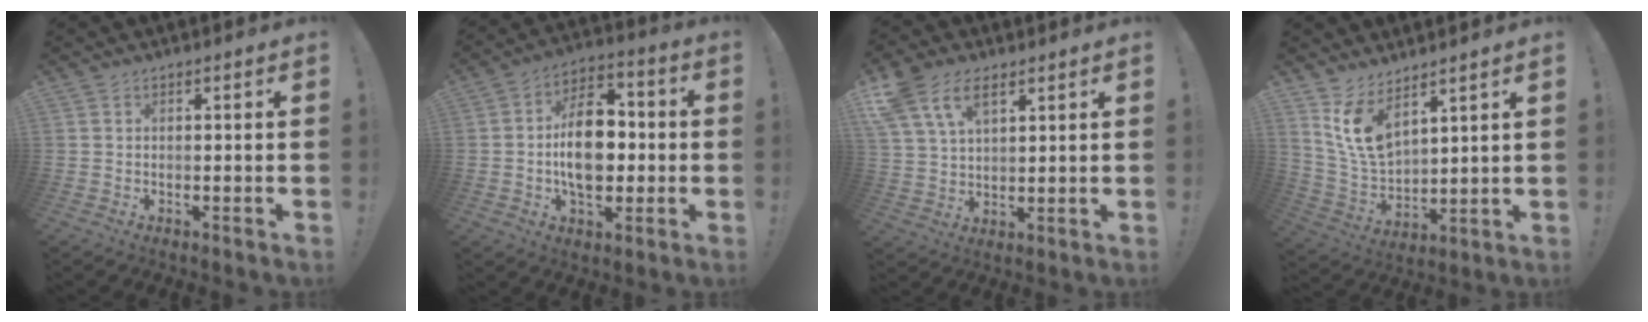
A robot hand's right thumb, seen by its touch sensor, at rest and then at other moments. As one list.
[{"total": 16.6, "force": [-1.8, 10.8, 12.5], "torque": [-0.218, 0.019, -0.034]}, {"total": 11.1, "force": [6.3, 6.6, 6.5], "torque": [-0.128, -0.010, 0.122]}, {"total": 11.1, "force": [7.4, 5.2, 6.4], "torque": [-0.136, -0.049, 0.143]}]